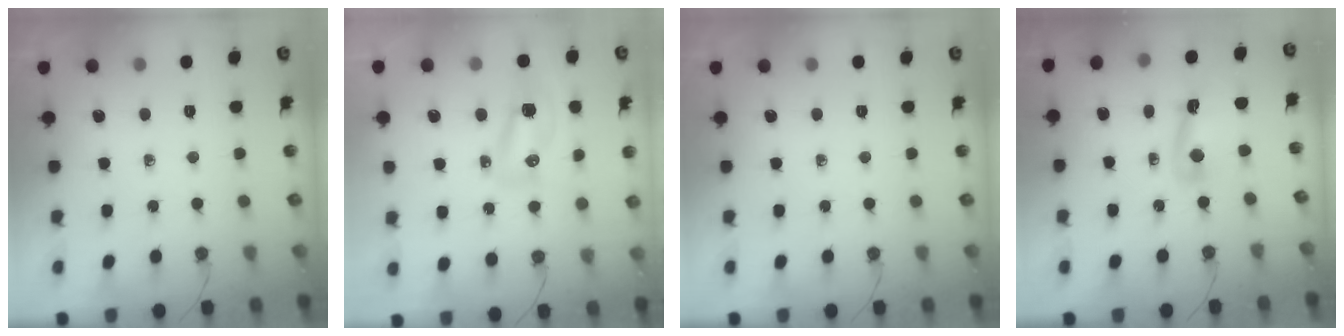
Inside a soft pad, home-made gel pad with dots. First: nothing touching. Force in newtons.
{"total": 7.8, "press": 7.8, "slide": 1.0}
{"total": 0.0}
{"total": 10.0, "press": 6.9, "slide": 7.3}